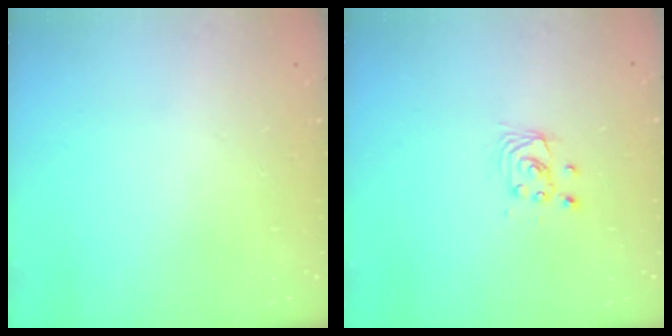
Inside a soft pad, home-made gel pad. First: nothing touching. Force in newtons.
{"total": 2.8, "press": 2.8, "slide": 0.2}